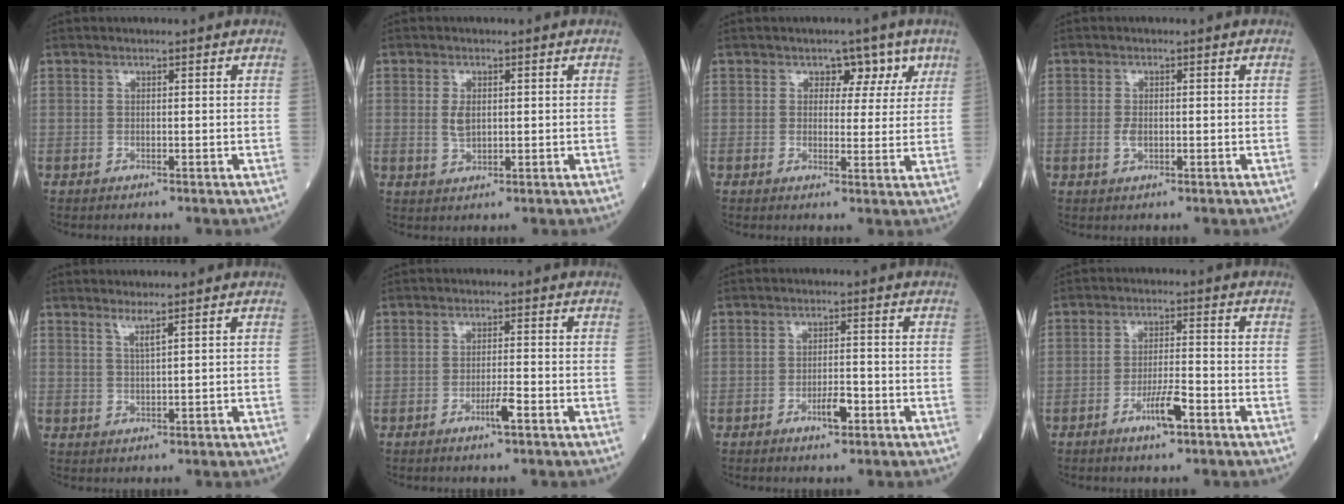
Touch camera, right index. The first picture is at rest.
{"total": 2.7, "force": [0.3, 1.4, 2.3], "torque": [-0.047, -0.002, 0.009]}
{"total": 4.5, "force": [2.4, 3.1, 2.2], "torque": [-0.013, 0.007, 0.027]}
{"total": 1.7, "force": [-0.3, 0.8, 1.4], "torque": [-0.033, -0.001, -0.004]}
{"total": 2.0, "force": [1.3, -0.3, 1.5], "torque": [-0.034, -0.002, 0.027]}
{"total": 2.7, "force": [-1.5, -0.1, 2.3], "torque": [-0.043, -0.003, -0.028]}
{"total": 3.2, "force": [-1.7, 0.7, 2.6], "torque": [-0.045, 0.002, -0.028]}
{"total": 5.0, "force": [-2.7, 0.4, 4.1], "torque": [-0.078, -0.002, -0.051]}